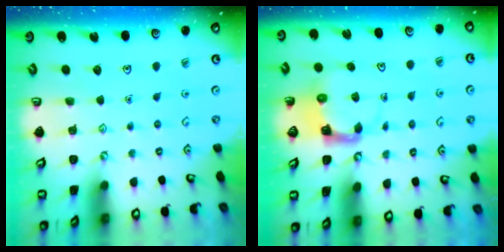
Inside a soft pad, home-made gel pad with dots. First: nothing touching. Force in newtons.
{"total": 3.9, "press": 3.8, "slide": 0.7}